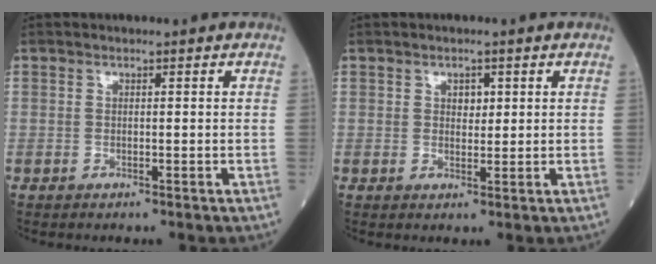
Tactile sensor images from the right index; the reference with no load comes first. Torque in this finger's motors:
{"motor_torque": [0.02, 0.04, -0.01, 0.00]}